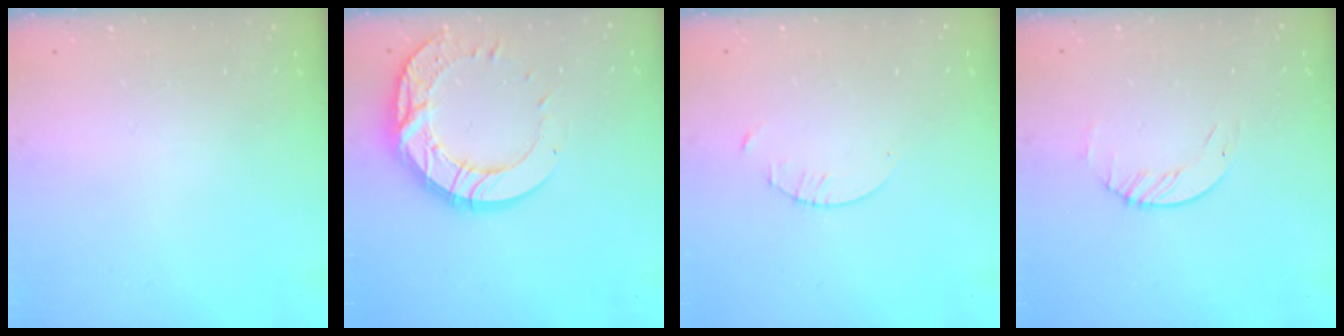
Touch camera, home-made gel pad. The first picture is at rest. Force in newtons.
{"total": 17.3, "press": 17.2, "slide": 1.9}
{"total": 1.3, "press": 1.3, "slide": 0.2}
{"total": 1.7, "press": 1.7, "slide": 0.2}